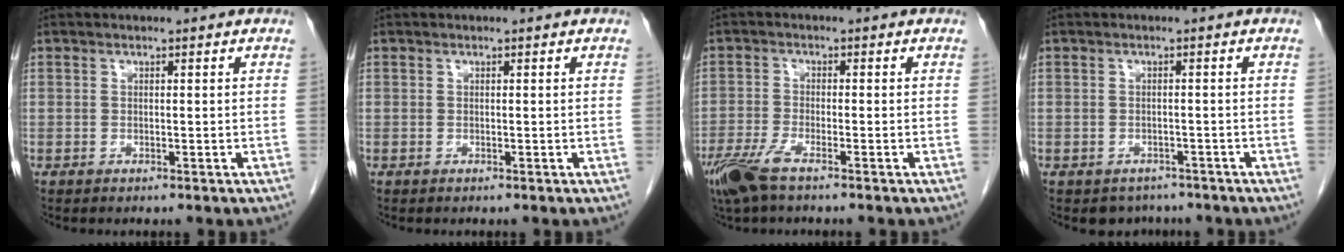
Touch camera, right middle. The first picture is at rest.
{"total": 0.0}
{"total": 5.6, "force": [-3.9, 0.8, 3.9], "torque": [-0.086, -0.014, -0.076]}
{"total": 3.3, "force": [-2.7, 1.8, 0.2], "torque": [-0.003, 0.003, -0.035]}